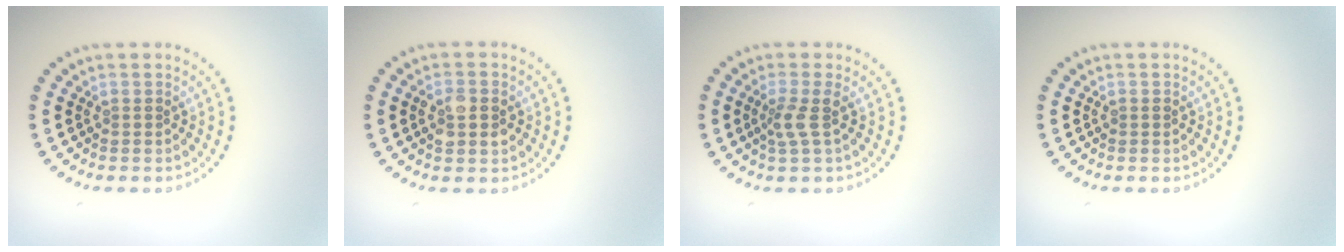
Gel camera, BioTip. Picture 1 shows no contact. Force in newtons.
{"total": 2.8, "press": 2.8, "slide": 0.2}
{"total": 1.9, "press": 1.4, "slide": 1.3}
{"total": 0.6, "press": 0.6, "slide": 0.1}